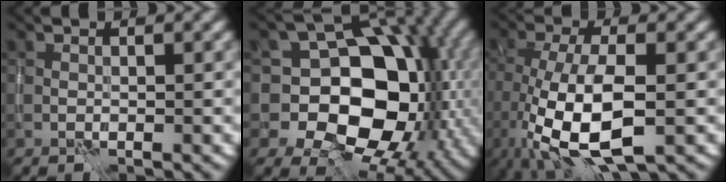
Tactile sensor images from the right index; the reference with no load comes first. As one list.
[{"total": 13.6, "force": [-1.4, 10.3, 8.8], "torque": [-0.086, 0.005, -0.048]}, {"total": 9.5, "force": [-2.7, 3.6, 8.4], "torque": [-0.177, -0.011, -0.049]}]